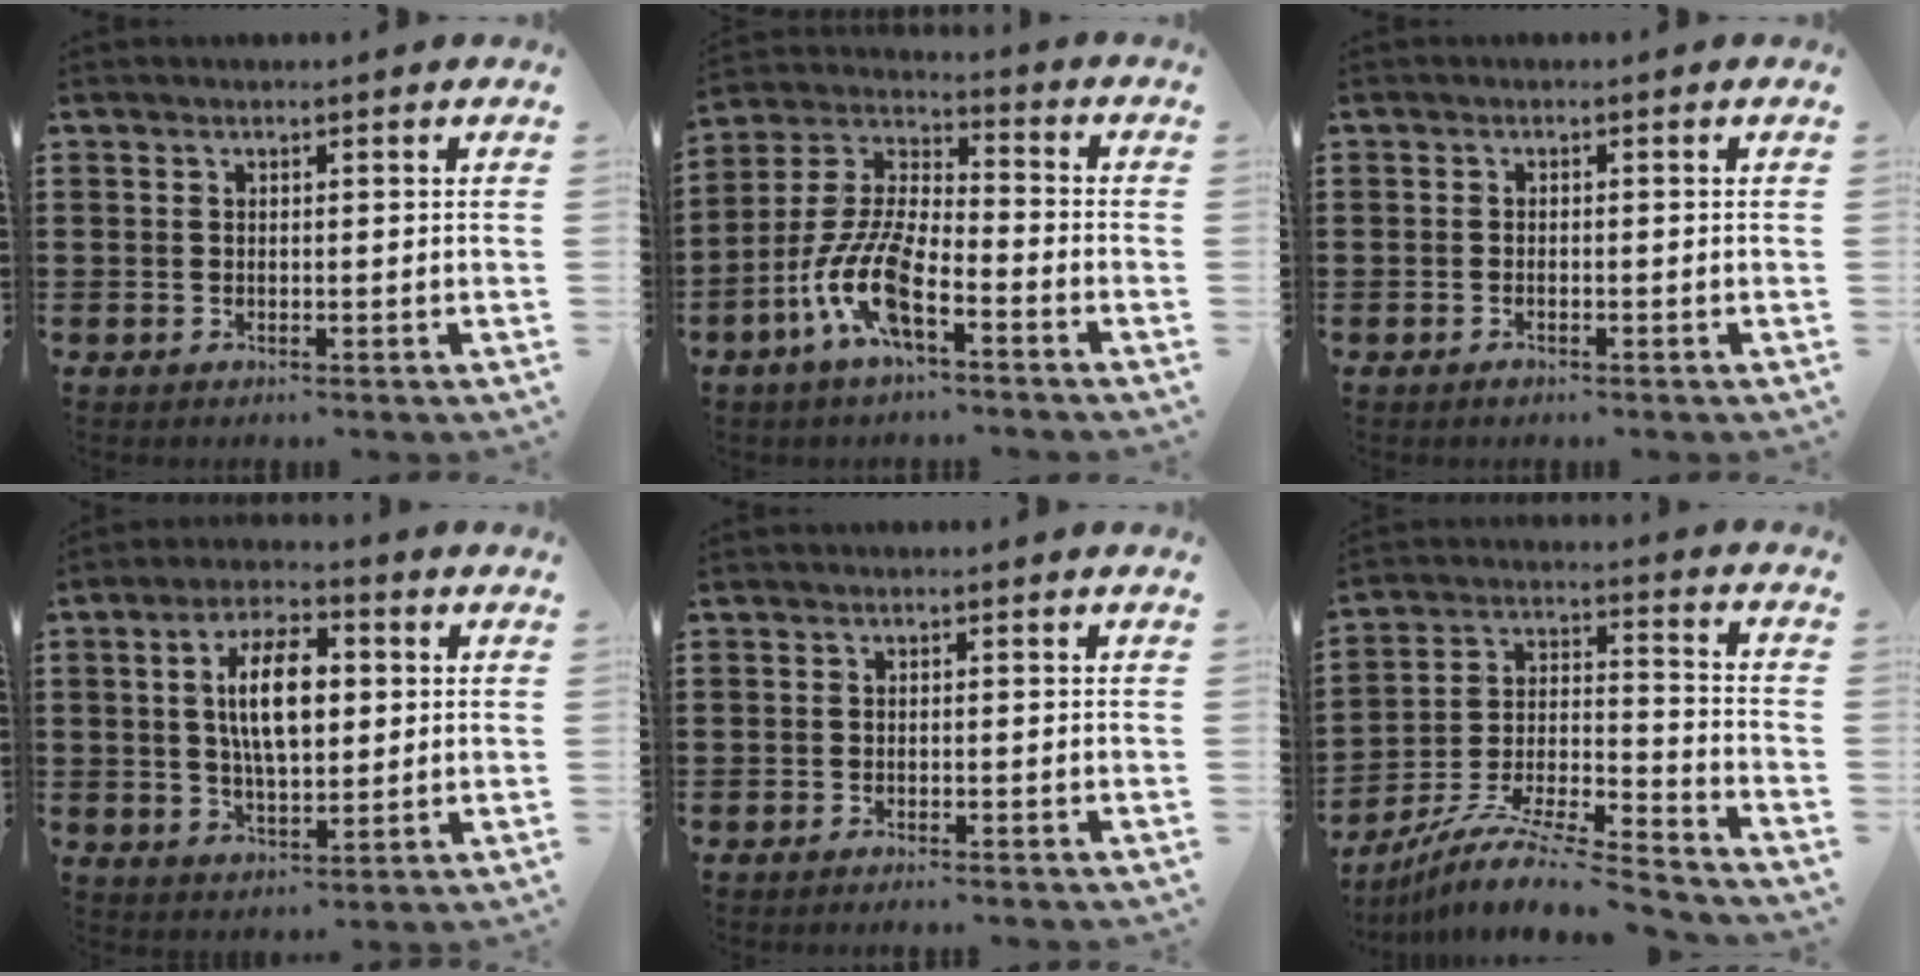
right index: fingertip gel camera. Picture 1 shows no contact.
{"total": 10.8, "force": [-5.6, 3.4, 8.6], "torque": [-0.212, -0.013, -0.112]}
{"total": 0.7, "force": [-0.5, 0.0, 0.4], "torque": [-0.011, -0.009, -0.007]}
{"total": 9.6, "force": [1.3, 4.0, 8.6], "torque": [-0.166, 0.009, 0.018]}
{"total": 1.0, "force": [-1.0, -0.2, 0.1], "torque": [-0.004, -0.002, -0.019]}
{"total": 9.9, "force": [-9.0, 0.6, 4.1], "torque": [-0.072, 0.005, -0.182]}